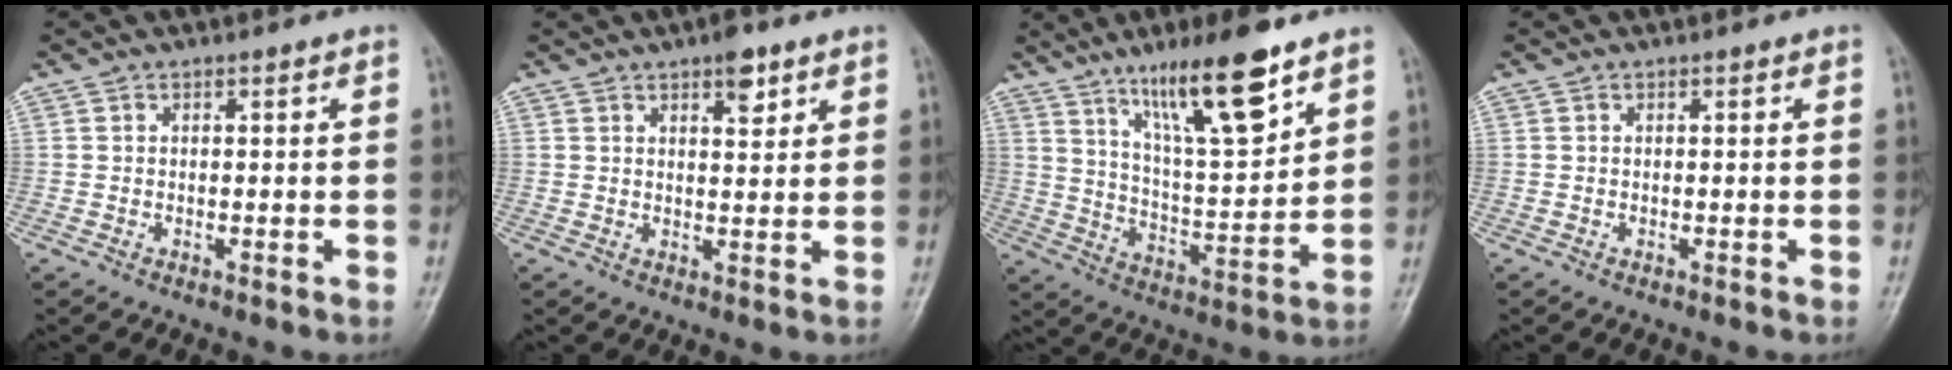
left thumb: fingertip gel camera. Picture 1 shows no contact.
{"total": 4.5, "force": [2.8, 1.9, 3.1], "torque": [-0.030, -0.014, 0.038]}
{"total": 16.1, "force": [10.4, 3.4, 11.9], "torque": [-0.187, -0.057, 0.189]}
{"total": 0.0}